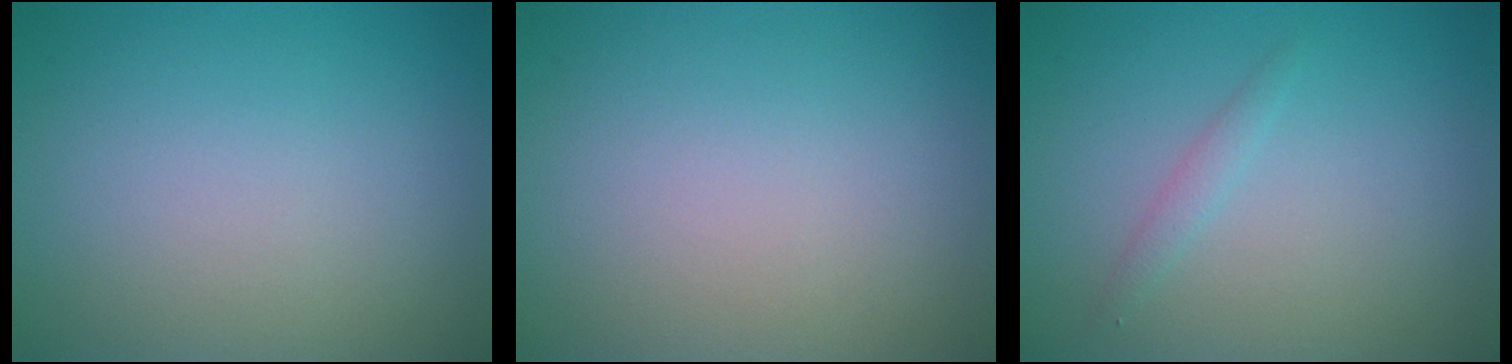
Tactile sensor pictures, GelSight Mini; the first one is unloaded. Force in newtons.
{"total": 0.0}
{"total": 0.9, "press": 0.9, "slide": 0.1}